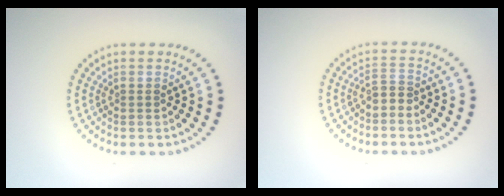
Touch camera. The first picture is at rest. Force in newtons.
{"total": 1.6, "press": 1.3, "slide": 0.9}